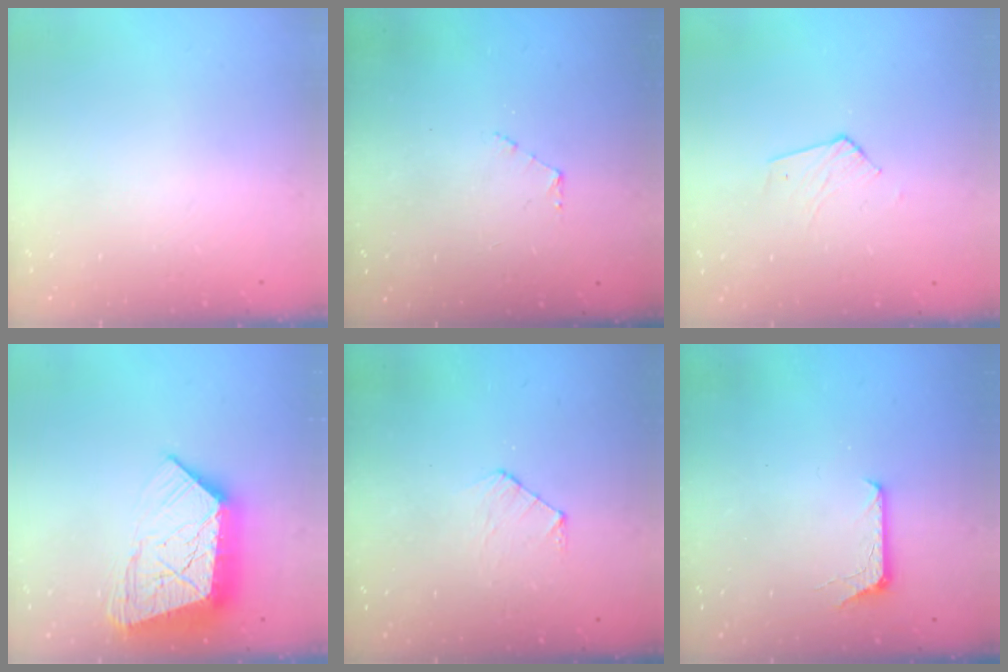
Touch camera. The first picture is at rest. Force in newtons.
{"total": 3.6, "press": 3.6, "slide": 0.4}
{"total": 2.6, "press": 2.6, "slide": 0.2}
{"total": 17.3, "press": 17.2, "slide": 1.6}
{"total": 4.8, "press": 4.8, "slide": 0.5}
{"total": 6.3, "press": 6.3, "slide": 0.6}